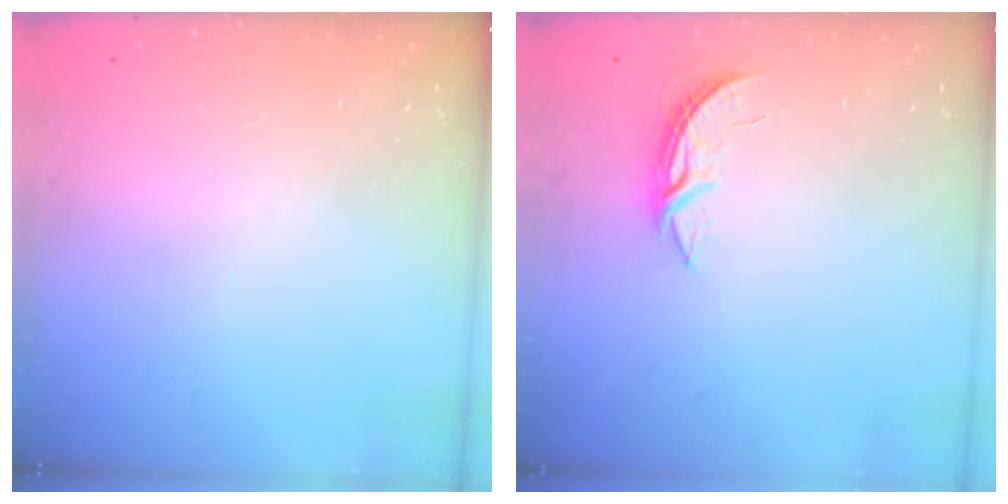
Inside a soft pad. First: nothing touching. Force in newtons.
{"total": 3.7, "press": 3.7, "slide": 0.3}